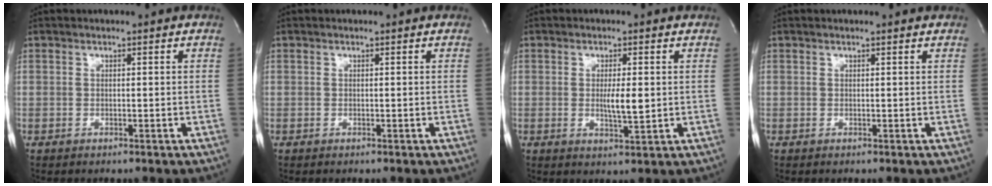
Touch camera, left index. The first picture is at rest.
{"total": 0.0}
{"total": 3.8, "force": [-0.1, 0.6, 3.8], "torque": [-0.068, -0.009, -0.002]}
{"total": 1.0, "force": [1.0, 0.1, 0.3], "torque": [-0.012, 0.005, 0.007]}